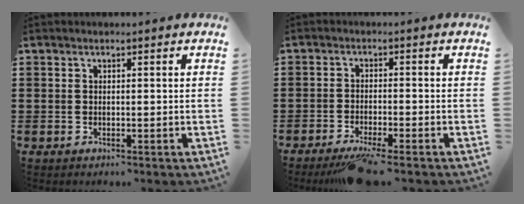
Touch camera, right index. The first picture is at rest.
{"total": 3.6, "force": [-3.0, -0.4, 1.9], "torque": [-0.031, -0.009, -0.055]}